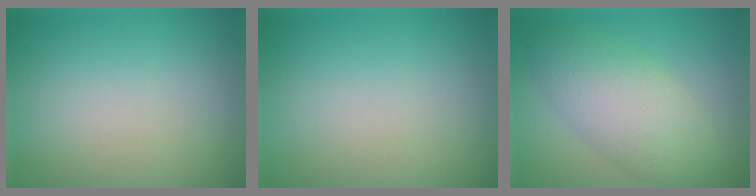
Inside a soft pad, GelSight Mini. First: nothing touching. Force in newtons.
{"total": 0.0}
{"total": 5.9, "press": 5.9, "slide": 0.3}